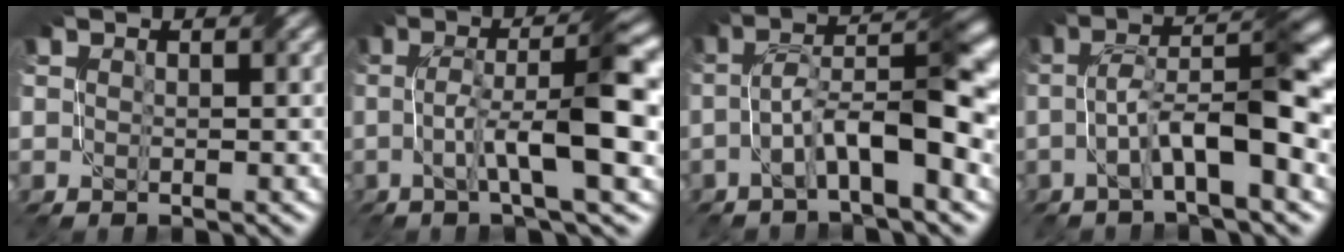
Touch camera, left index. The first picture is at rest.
{"total": 8.5, "force": [-0.4, 1.4, 8.3], "torque": [-0.138, 0.016, -0.008]}
{"total": 7.8, "force": [-2.3, 2.0, 7.2], "torque": [-0.123, 0.023, -0.042]}
{"total": 7.9, "force": [-1.7, 1.9, 7.5], "torque": [-0.126, 0.022, -0.032]}